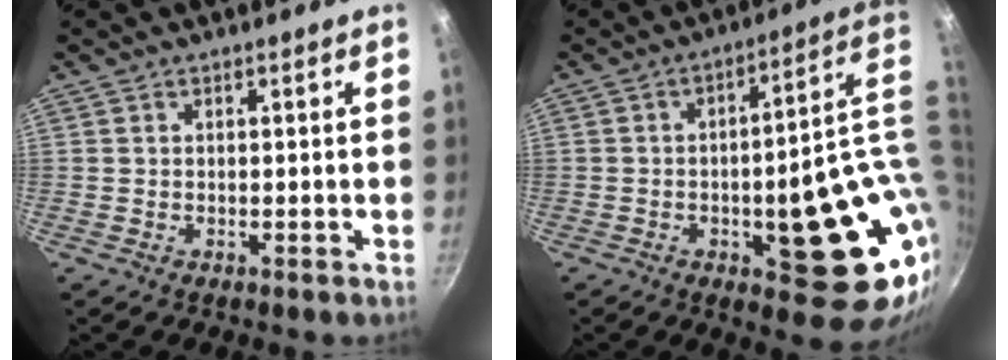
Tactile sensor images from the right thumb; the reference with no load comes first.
{"total": 22.4, "force": [-0.1, 8.1, 20.8], "torque": [-0.221, -0.001, 0.013]}